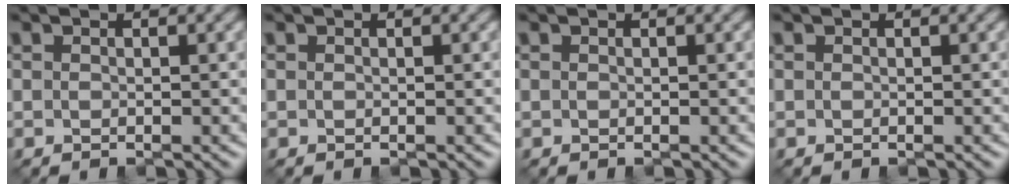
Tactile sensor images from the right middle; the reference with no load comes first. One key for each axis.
{"total": 0.0}
{"total": 0.0}
{"total": 0.0}